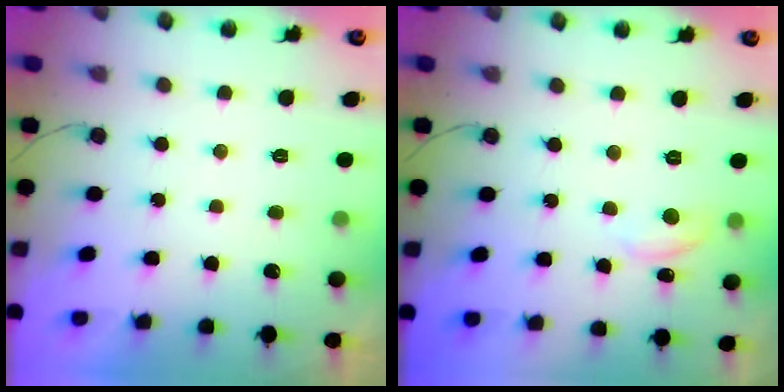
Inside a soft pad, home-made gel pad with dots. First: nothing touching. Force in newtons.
{"total": 6.2, "press": 6.2, "slide": 0.6}